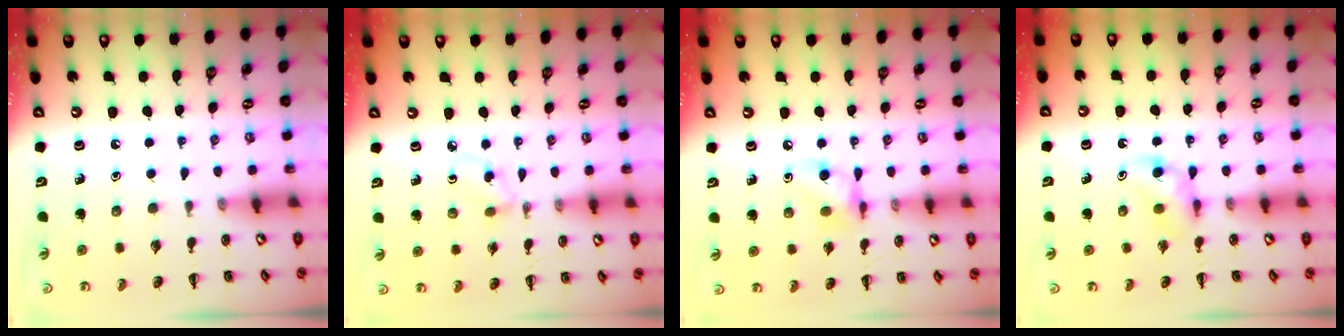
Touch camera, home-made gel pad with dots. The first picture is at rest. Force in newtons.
{"total": 2.9, "press": 2.7, "slide": 1.2}
{"total": 7.4, "press": 7.4, "slide": 0.2}
{"total": 4.9, "press": 4.7, "slide": 1.4}